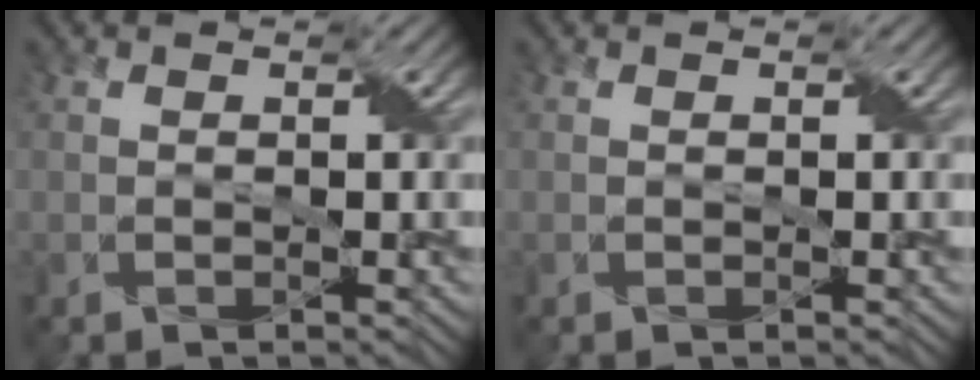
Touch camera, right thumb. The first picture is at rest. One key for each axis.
{"total": 0.0}